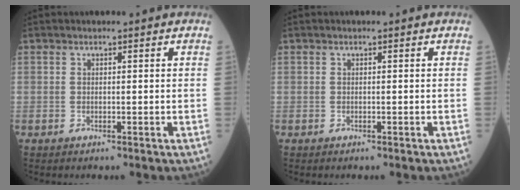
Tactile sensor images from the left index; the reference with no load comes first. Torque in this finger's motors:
{"motor_torque": [0.00, 0.00, 0.01, 0.00]}